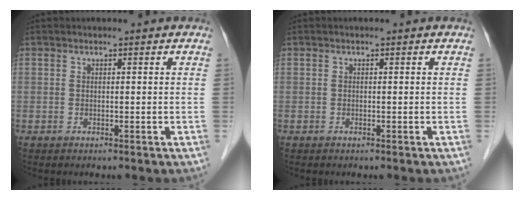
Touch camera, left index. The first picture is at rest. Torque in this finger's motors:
{"motor_torque": [-0.06, 0.01, 0.01, 0.01]}